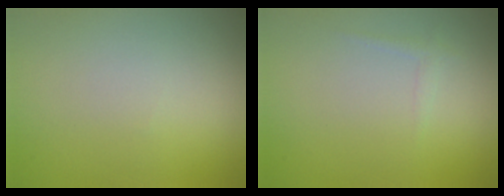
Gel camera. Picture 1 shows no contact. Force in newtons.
{"total": 0.7, "press": 0.7, "slide": 0.0}